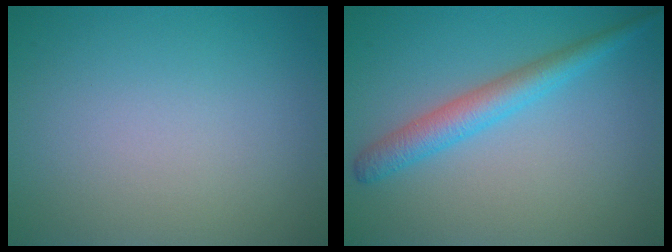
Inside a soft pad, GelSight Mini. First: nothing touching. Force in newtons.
{"total": 3.4, "press": 3.4, "slide": 0.1}